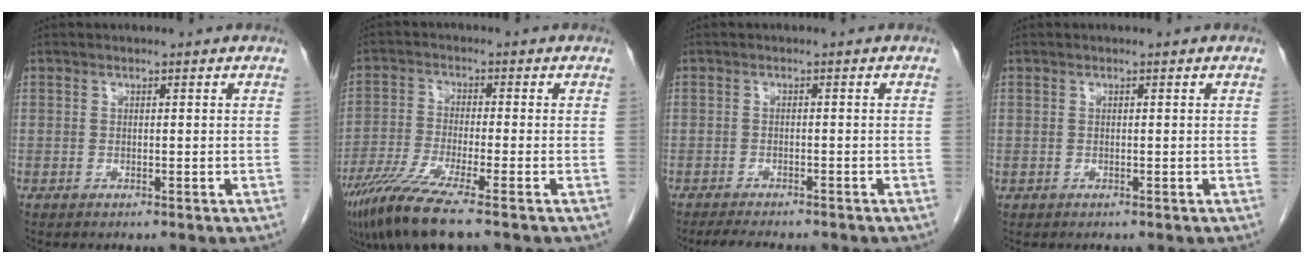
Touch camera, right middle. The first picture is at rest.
{"total": 9.0, "force": [-6.4, -0.5, 6.4], "torque": [-0.126, -0.029, -0.118]}
{"total": 5.9, "force": [-5.1, 1.1, 2.6], "torque": [-0.038, -0.010, -0.075]}
{"total": 0.0}